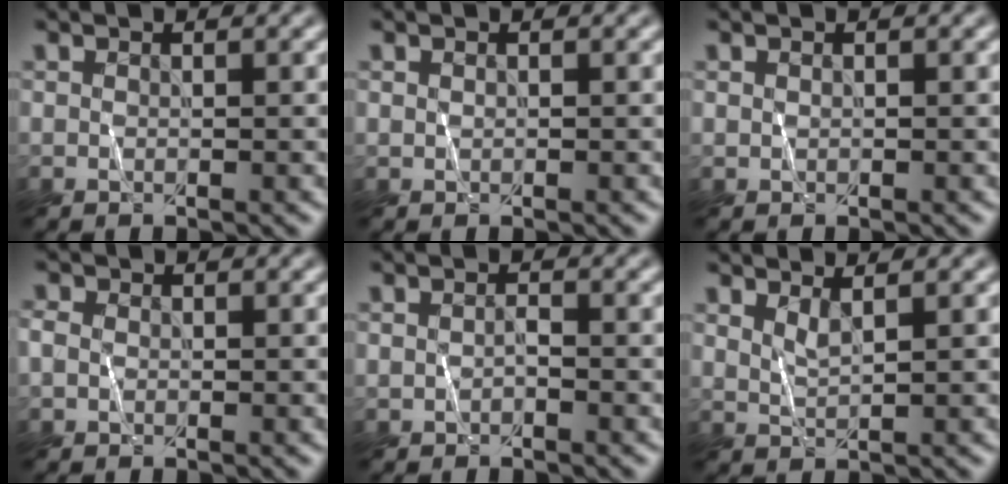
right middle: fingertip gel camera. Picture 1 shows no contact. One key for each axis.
{"total": 0.0}
{"total": 0.0}
{"total": 0.9, "fx": -0.4, "fy": 0.7, "fz": 0.3, "tx": -0.007, "ty": 0.007, "tz": -0.004}
{"total": 0.6, "fx": -0.6, "fy": 0.1, "fz": 0.1, "tx": -0.004, "ty": 0.005, "tz": -0.003}
{"total": 1.1, "fx": 0.8, "fy": 0.3, "fz": 0.6, "tx": -0.006, "ty": 0.000, "tz": 0.023}